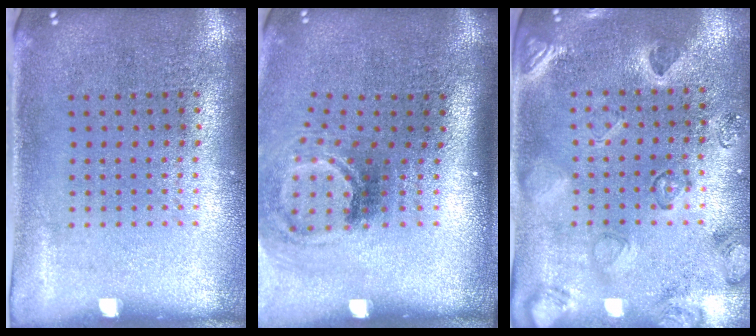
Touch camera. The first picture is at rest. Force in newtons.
{"total": 2.1, "press": 1.3, "slide": 1.6}
{"total": 2.3, "press": 2.0, "slide": 1.1}